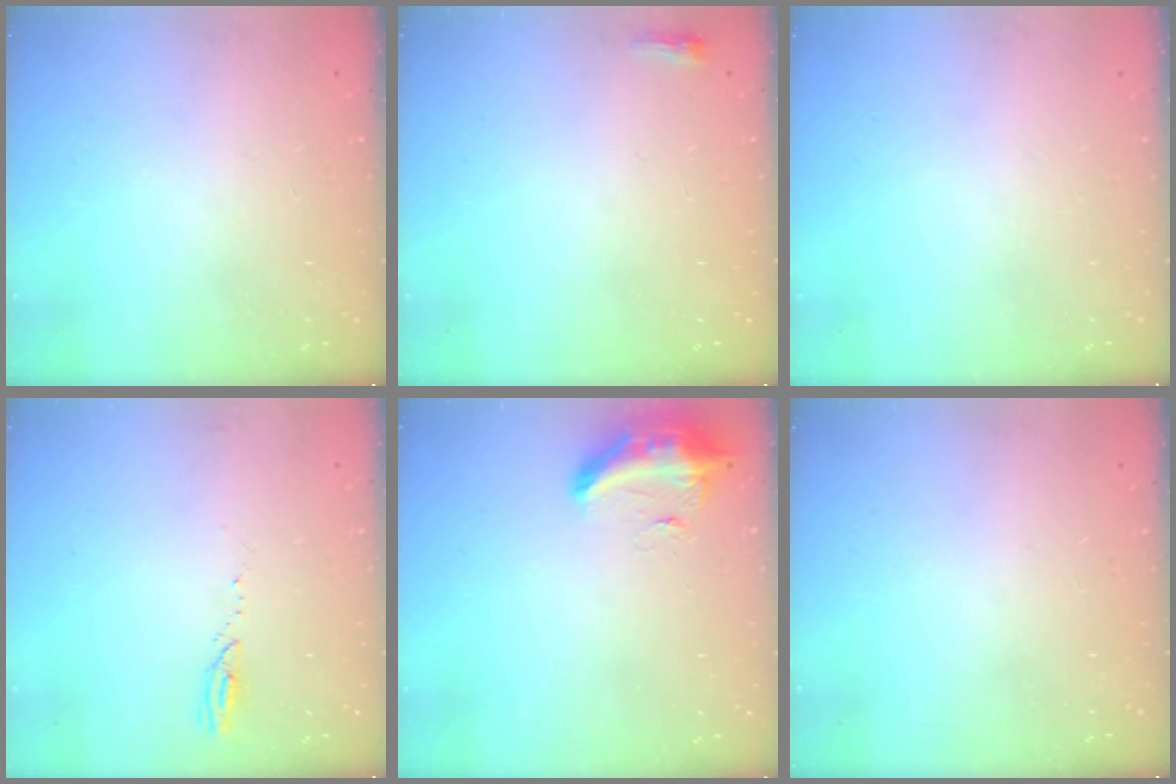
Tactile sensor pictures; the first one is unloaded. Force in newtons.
{"total": 2.6, "press": 2.5, "slide": 0.6}
{"total": 0.0}
{"total": 2.4, "press": 2.4, "slide": 0.3}
{"total": 15.9, "press": 11.4, "slide": 11.1}
{"total": 0.0}